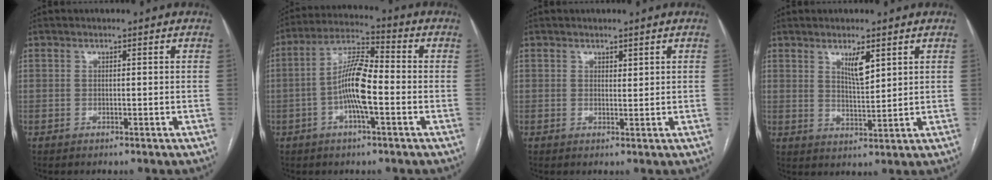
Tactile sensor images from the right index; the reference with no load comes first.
{"total": 6.0, "force": [-1.3, 1.1, 5.7], "torque": [-0.116, 0.008, -0.028]}
{"total": 0.9, "force": [0.7, 0.4, 0.5], "torque": [-0.004, -0.004, 0.010]}
{"total": 4.3, "force": [2.4, 0.9, 3.4], "torque": [-0.063, -0.007, 0.047]}